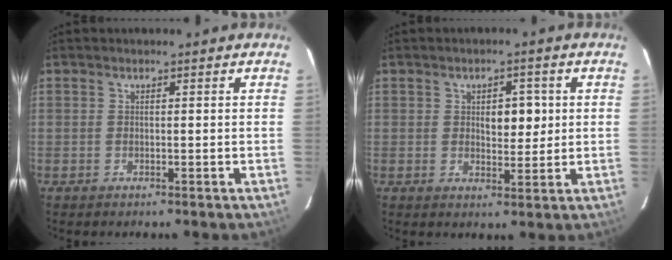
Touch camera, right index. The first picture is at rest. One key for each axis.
{"total": 4.4, "fx": 0.9, "fy": 2.2, "fz": 3.7, "tx": -0.049, "ty": 0.003, "tz": 0.017}